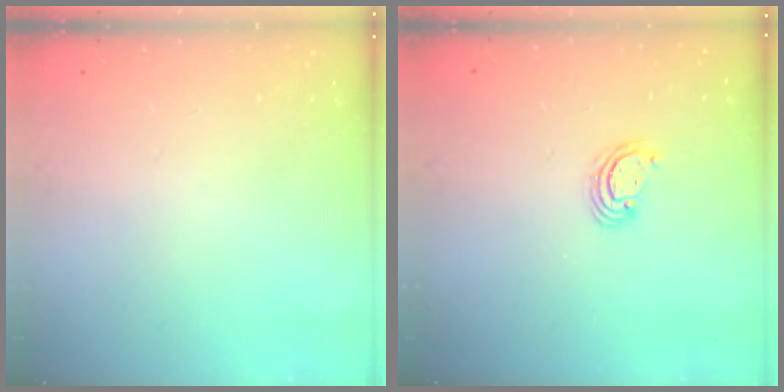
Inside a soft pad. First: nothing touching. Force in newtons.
{"total": 2.5, "press": 2.5, "slide": 0.2}